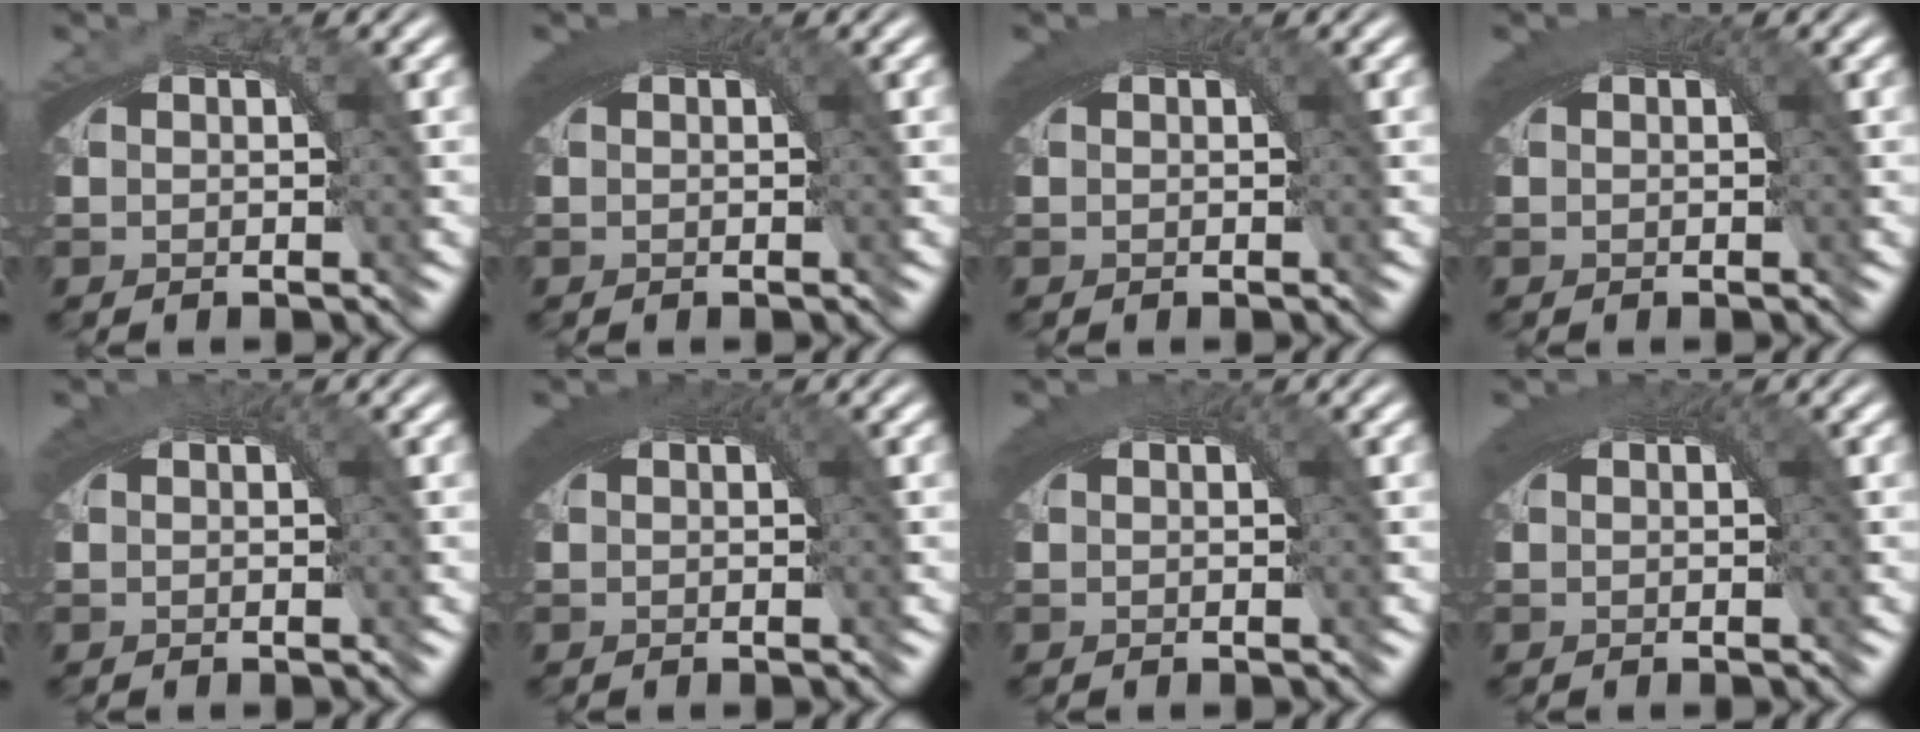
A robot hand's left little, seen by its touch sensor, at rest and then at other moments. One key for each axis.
{"total": 3.0, "fx": 0.8, "fy": 1.6, "fz": 2.4, "tx": -0.039, "ty": -0.006, "tz": 0.013}
{"total": 2.6, "fx": 0.7, "fy": 1.4, "fz": 2.0, "tx": -0.033, "ty": -0.005, "tz": 0.011}
{"total": 2.5, "fx": 0.7, "fy": 1.5, "fz": 2.0, "tx": -0.032, "ty": -0.005, "tz": 0.011}
{"total": 1.5, "fx": 0.5, "fy": 0.9, "fz": 1.1, "tx": -0.018, "ty": -0.006, "tz": 0.009}
{"total": 3.7, "fx": 1.0, "fy": 1.9, "fz": 3.0, "tx": -0.047, "ty": -0.006, "tz": 0.018}
{"total": 2.4, "fx": 0.6, "fy": 1.4, "fz": 1.9, "tx": -0.030, "ty": -0.004, "tz": 0.010}
{"total": 2.7, "fx": 0.7, "fy": 1.4, "fz": 2.1, "tx": -0.035, "ty": -0.006, "tz": 0.013}